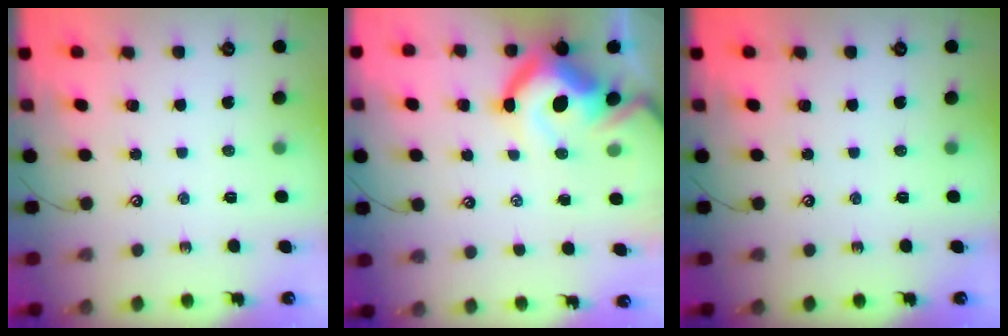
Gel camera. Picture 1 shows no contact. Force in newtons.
{"total": 15.0, "press": 14.8, "slide": 2.2}
{"total": 0.0}